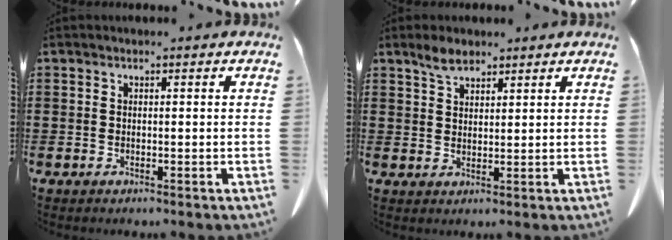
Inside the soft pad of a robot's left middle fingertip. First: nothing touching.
{"total": 3.1, "force": [2.4, 1.2, 1.5], "torque": [-0.035, 0.004, 0.045]}